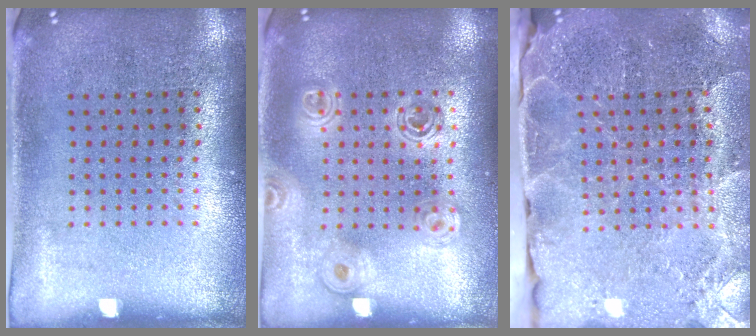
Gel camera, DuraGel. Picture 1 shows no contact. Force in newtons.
{"total": 1.7, "press": 1.5, "slide": 0.7}
{"total": 3.1, "press": 3.1, "slide": 0.4}